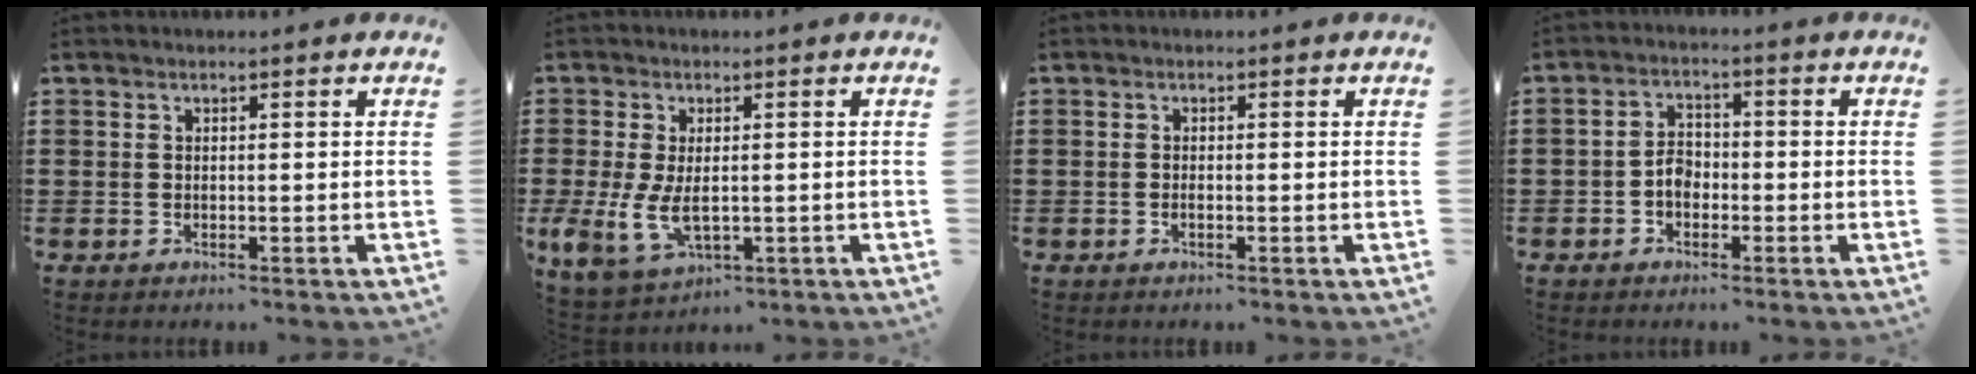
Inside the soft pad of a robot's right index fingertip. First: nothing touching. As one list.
[{"total": 6.8, "force": [-0.2, 4.0, 5.5], "torque": [-0.136, -0.006, -0.003]}, {"total": 0.5, "force": [-0.3, 0.1, 0.4], "torque": [-0.008, -0.003, -0.004]}, {"total": 3.1, "force": [-1.2, 2.2, 1.9], "torque": [-0.046, 0.004, -0.027]}]